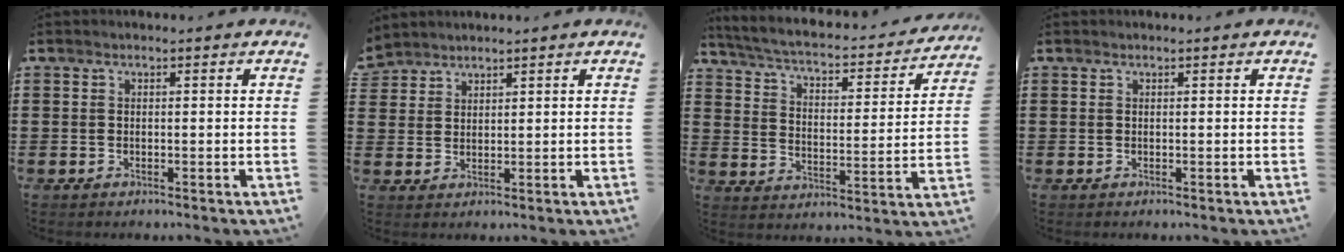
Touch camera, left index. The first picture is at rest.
{"total": 2.7, "force": [2.4, 1.1, -0.3], "torque": [-0.005, 0.001, 0.049]}
{"total": 3.2, "force": [2.7, 0.4, 1.5], "torque": [-0.049, -0.026, 0.035]}
{"total": 0.0}